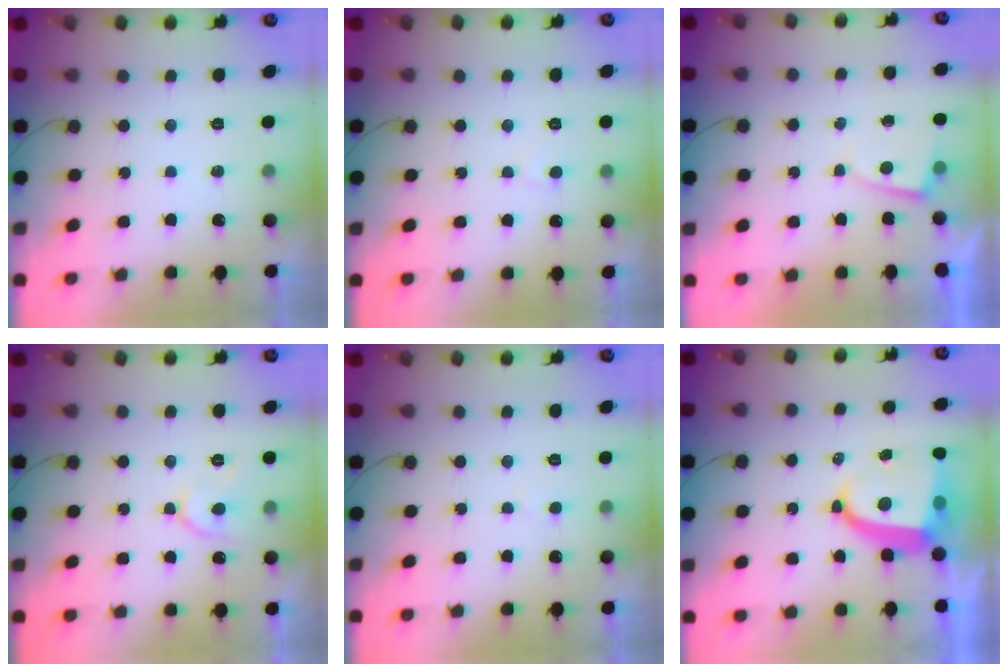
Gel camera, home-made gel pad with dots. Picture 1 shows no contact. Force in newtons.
{"total": 3.6, "press": 3.6, "slide": 0.3}
{"total": 1.0, "press": 1.0, "slide": 0.3}
{"total": 8.7, "press": 8.6, "slide": 1.2}
{"total": 2.2, "press": 2.2, "slide": 0.2}
{"total": 8.8, "press": 8.7, "slide": 1.5}